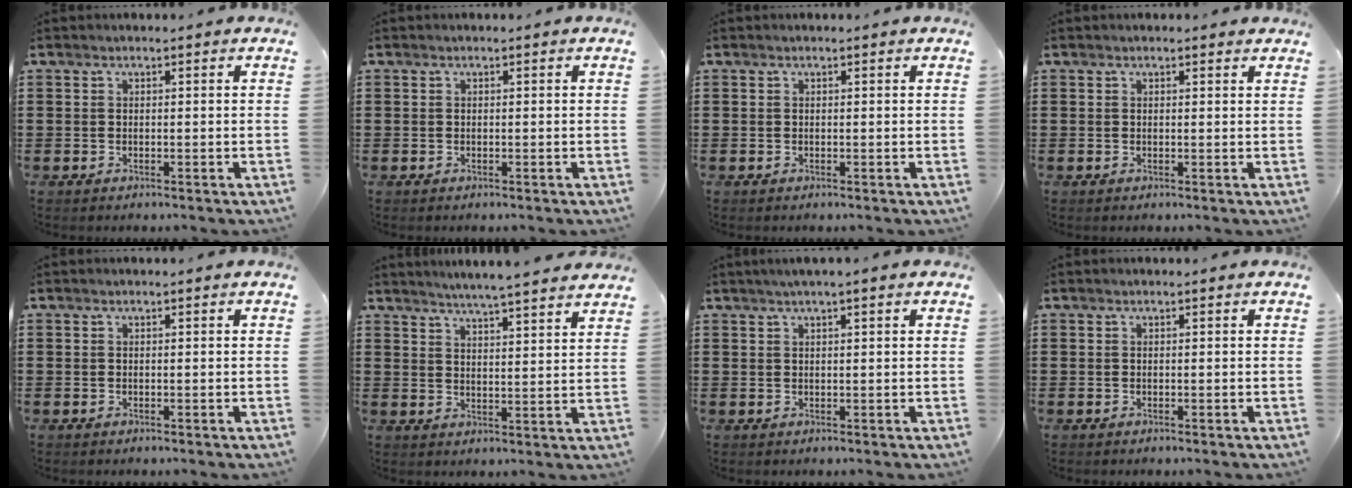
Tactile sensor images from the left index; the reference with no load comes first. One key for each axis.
{"total": 0.0}
{"total": 0.0}
{"total": 0.6, "fx": 0.5, "fy": 0.2, "fz": 0.3, "tx": -0.009, "ty": 0.001, "tz": 0.009}
{"total": 0.0}
{"total": 4.2, "fx": 4.1, "fy": -0.9, "fz": 0.6, "tx": -0.028, "ty": -0.023, "tz": 0.070}
{"total": 1.4, "fx": 0.9, "fy": -0.1, "fz": 1.1, "tx": -0.020, "ty": 0.001, "tz": 0.016}
{"total": 0.0}